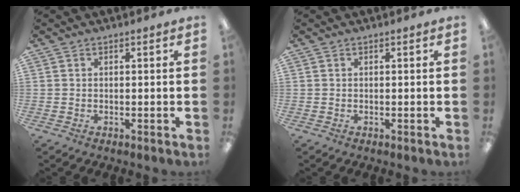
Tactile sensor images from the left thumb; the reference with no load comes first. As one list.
[{"total": 0.0}]